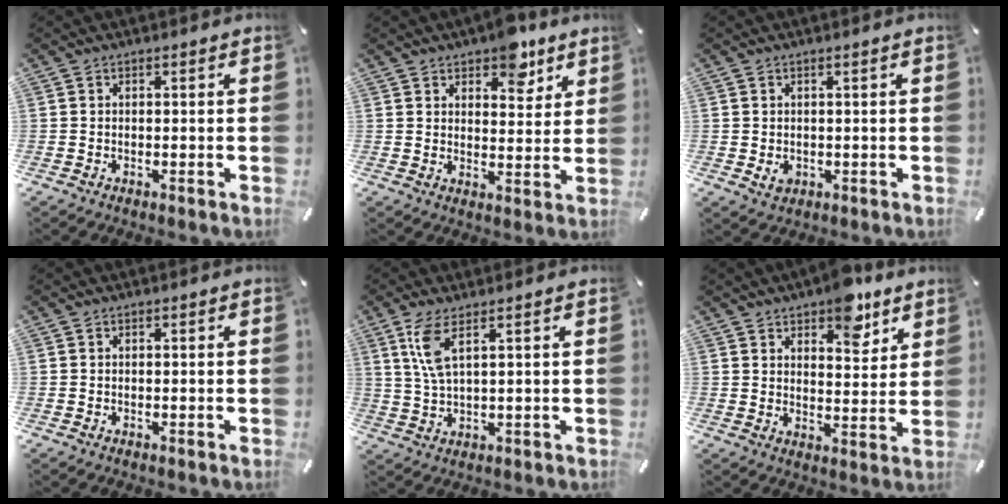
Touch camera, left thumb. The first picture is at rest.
{"total": 7.9, "force": [5.6, 4.5, 3.3], "torque": [-0.020, -0.034, 0.091]}
{"total": 1.9, "force": [0.1, 1.7, 0.9], "torque": [-0.008, 0.000, 0.000]}
{"total": 0.0}
{"total": 6.5, "force": [3.0, 1.8, 5.5], "torque": [-0.124, -0.001, 0.049]}
{"total": 9.1, "force": [6.5, 4.6, 4.3], "torque": [-0.041, -0.037, 0.109]}